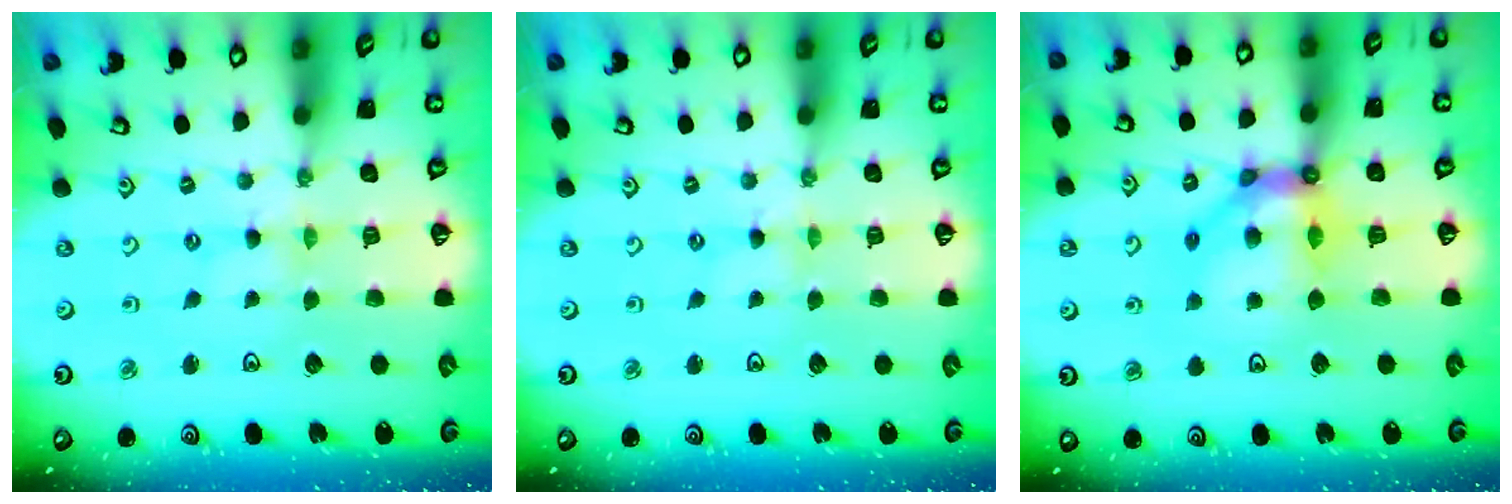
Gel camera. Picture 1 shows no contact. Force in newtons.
{"total": 0.0}
{"total": 11.3, "press": 11.0, "slide": 2.3}